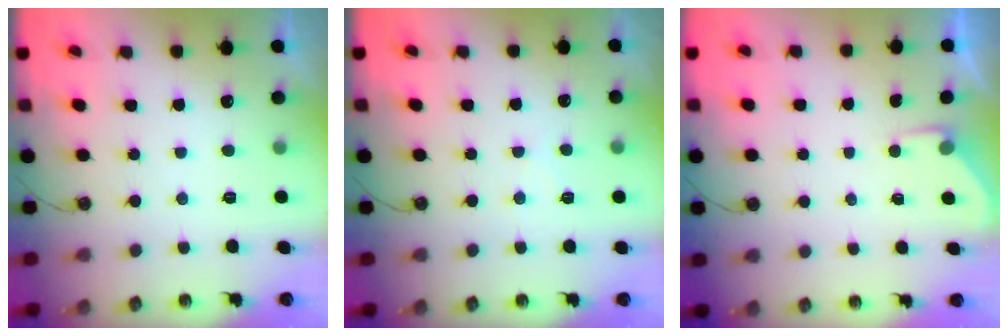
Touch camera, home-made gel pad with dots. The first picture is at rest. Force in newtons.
{"total": 5.1, "press": 5.1, "slide": 0.5}
{"total": 2.7, "press": 2.6, "slide": 0.5}